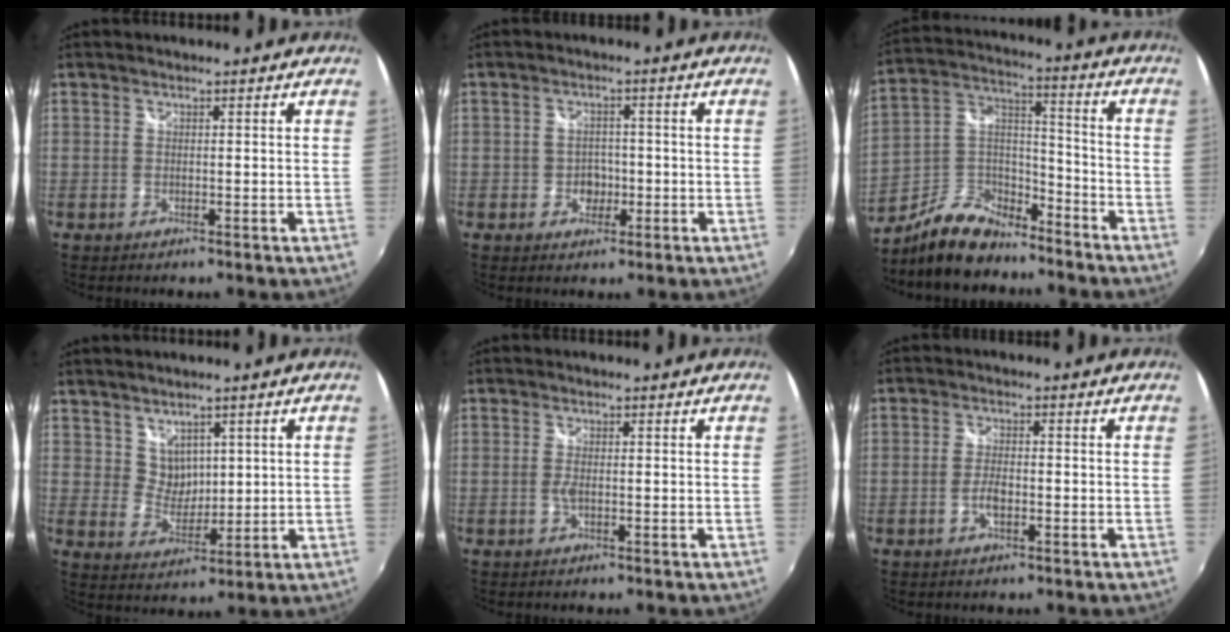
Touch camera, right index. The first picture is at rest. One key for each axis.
{"total": 3.5, "fx": -0.9, "fy": 3.0, "fz": 1.5, "tx": -0.027, "ty": 0.005, "tz": -0.012}
{"total": 13.1, "fx": -10.1, "fy": 6.0, "fz": 5.7, "tx": -0.135, "ty": 0.029, "tz": -0.179}
{"total": 5.0, "fx": 2.9, "fy": 3.7, "fz": 1.7, "tx": -0.019, "ty": 0.001, "tz": 0.060}
{"total": 1.5, "fx": -0.2, "fy": 0.4, "fz": 1.5, "tx": -0.031, "ty": -0.002, "tz": -0.004}
{"total": 3.4, "fx": -1.2, "fy": 1.4, "fz": 2.9, "tx": -0.061, "ty": -0.001, "tz": -0.025}